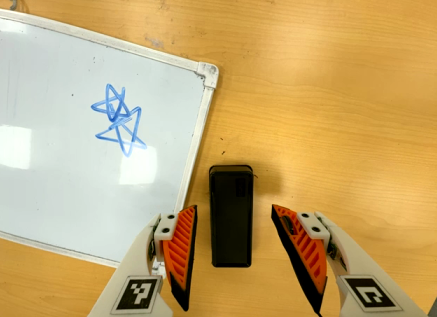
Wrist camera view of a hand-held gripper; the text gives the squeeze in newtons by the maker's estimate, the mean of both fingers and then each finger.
{"total": 0.0}